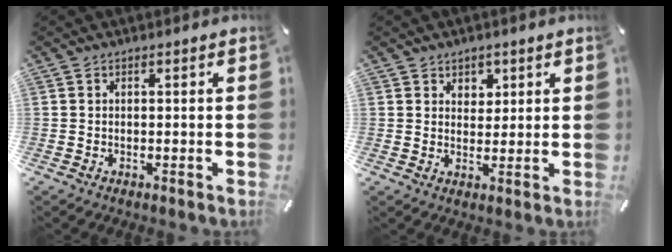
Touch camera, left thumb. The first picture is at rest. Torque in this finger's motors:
{"motor_torque": [-0.07, -0.02, 0.26, -0.28, 0.09]}